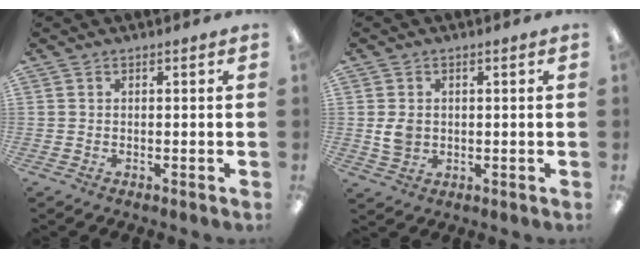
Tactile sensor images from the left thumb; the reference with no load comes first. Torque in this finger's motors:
{"motor_torque": [0.02, 1.02, 0.58, -0.32, 0.05]}